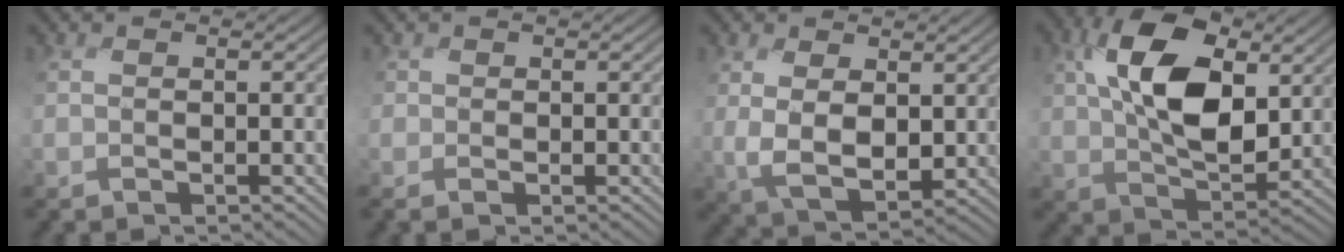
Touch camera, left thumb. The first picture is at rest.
{"total": 0.7, "force": [0.1, 0.2, -0.6], "torque": [0.015, -0.004, -0.001]}
{"total": 5.8, "force": [1.2, 3.4, 4.5], "torque": [-0.107, -0.015, 0.021]}
{"total": 11.8, "force": [3.0, 6.8, 9.1], "torque": [-0.189, 0.010, 0.047]}